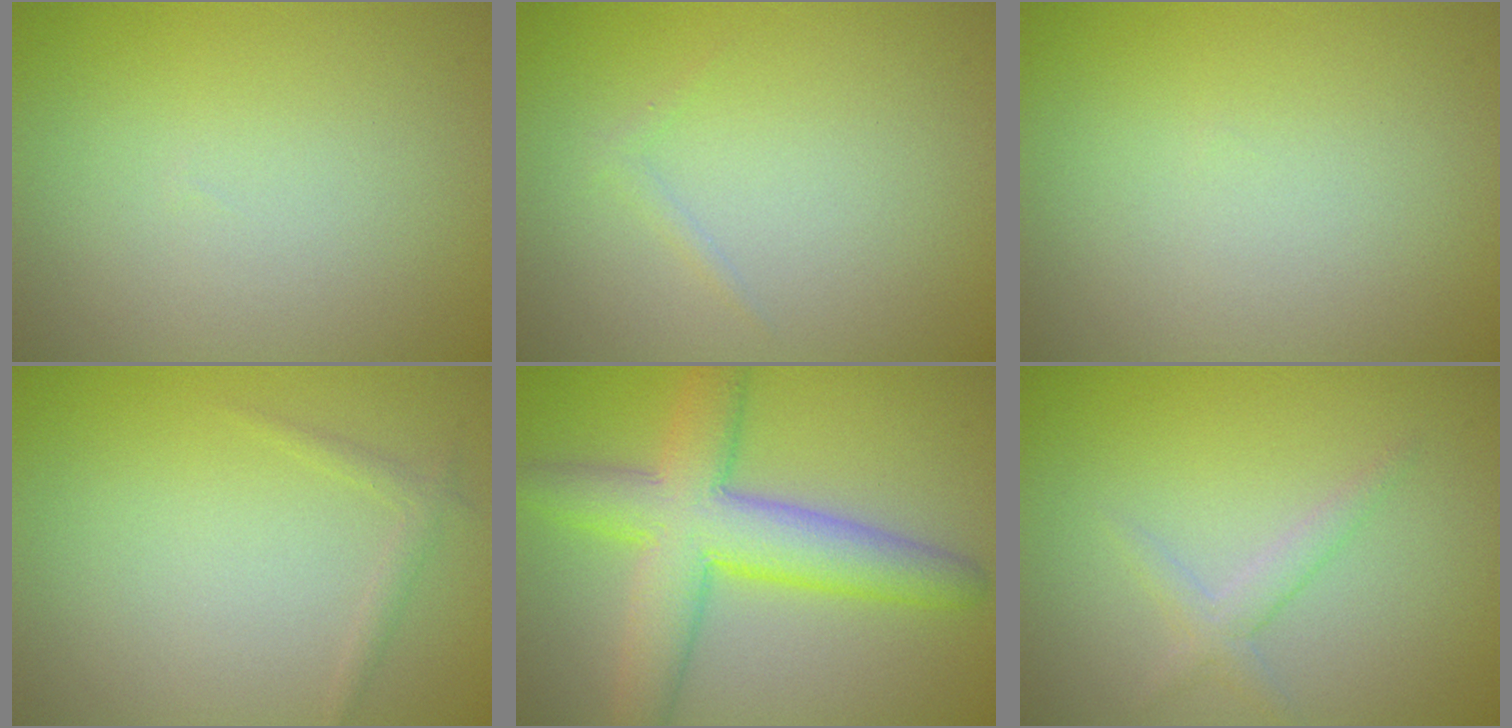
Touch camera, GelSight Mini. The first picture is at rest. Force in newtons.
{"total": 0.6, "press": 0.6, "slide": 0.0}
{"total": 0.0}
{"total": 0.9, "press": 0.9, "slide": 0.1}
{"total": 7.6, "press": 7.6, "slide": 0.1}
{"total": 1.6, "press": 1.6, "slide": 0.1}